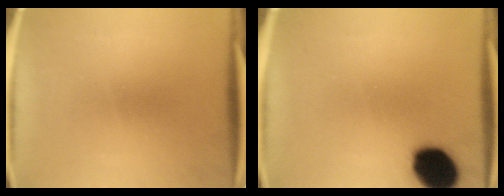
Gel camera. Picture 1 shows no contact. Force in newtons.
{"total": 13.3}